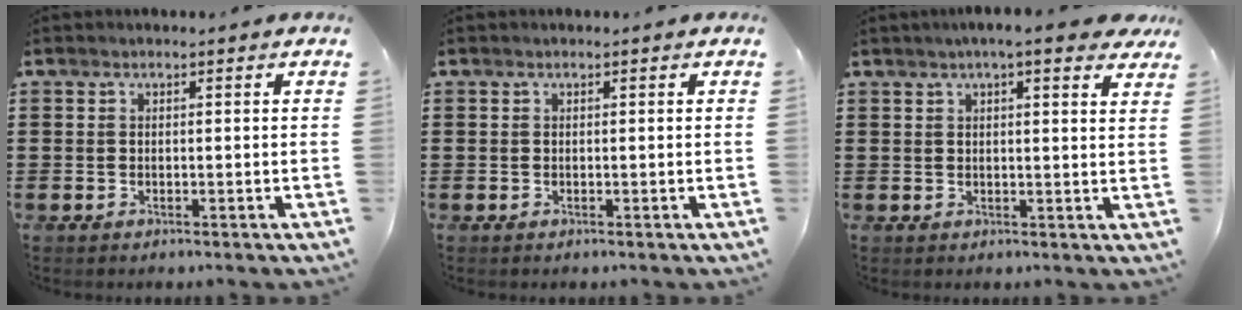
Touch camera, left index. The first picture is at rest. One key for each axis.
{"total": 0.0}
{"total": 4.2, "fx": 3.2, "fy": 0.2, "fz": 2.7, "tx": -0.054, "ty": -0.001, "tz": 0.055}